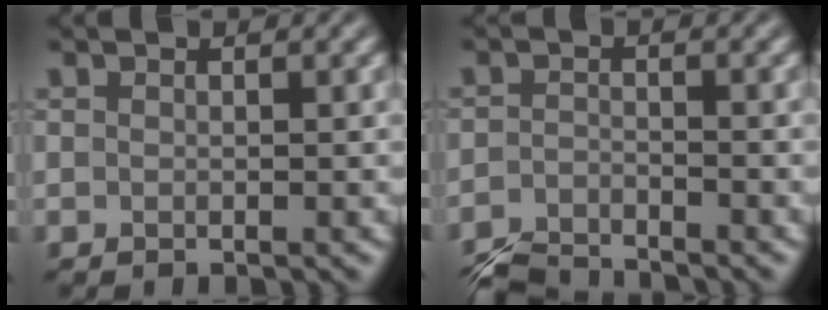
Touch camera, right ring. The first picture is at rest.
{"total": 3.9, "force": [-3.9, 0.3, 0.6], "torque": [-0.017, -0.008, -0.081]}